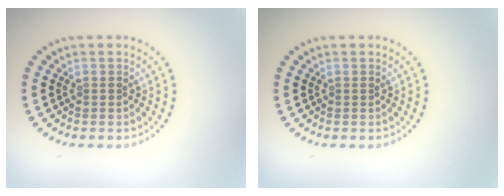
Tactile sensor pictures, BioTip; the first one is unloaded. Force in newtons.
{"total": 0.0}